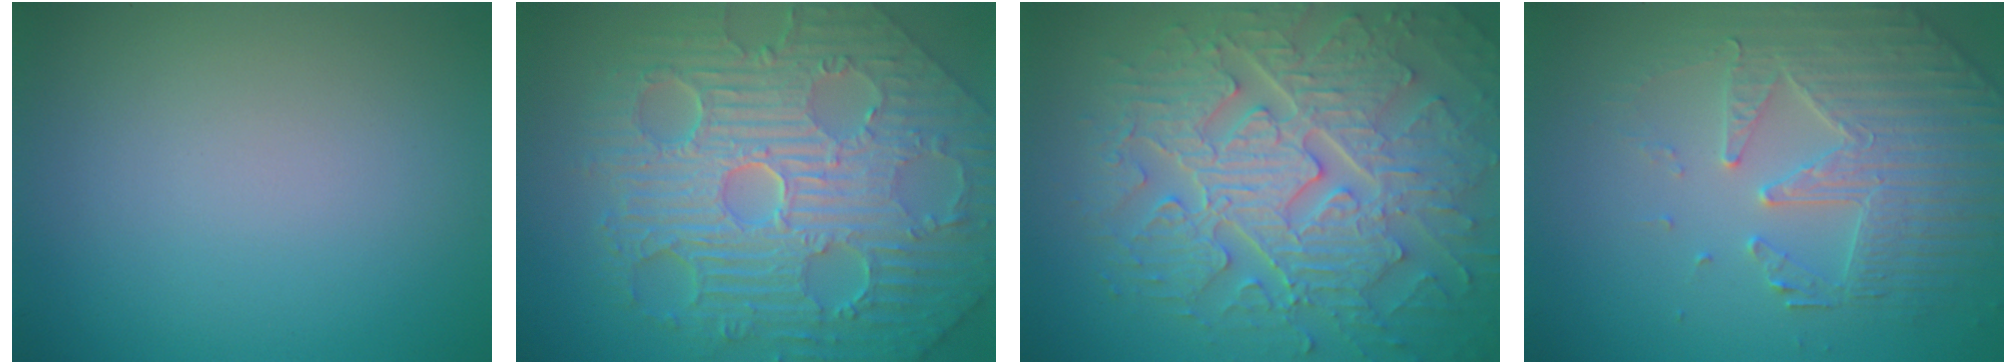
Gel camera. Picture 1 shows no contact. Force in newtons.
{"total": 11.8, "press": 7.7, "slide": 8.9}
{"total": 9.2, "press": 6.7, "slide": 6.3}
{"total": 4.4, "press": 4.2, "slide": 1.4}